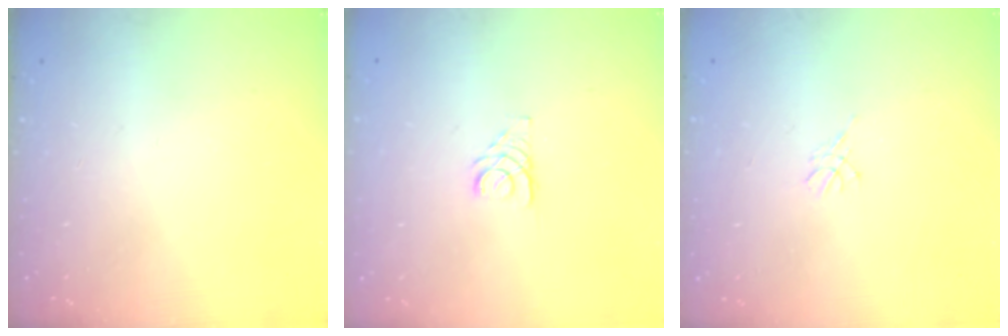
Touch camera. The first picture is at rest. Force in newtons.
{"total": 2.7, "press": 2.7, "slide": 0.2}
{"total": 3.0, "press": 2.9, "slide": 0.6}